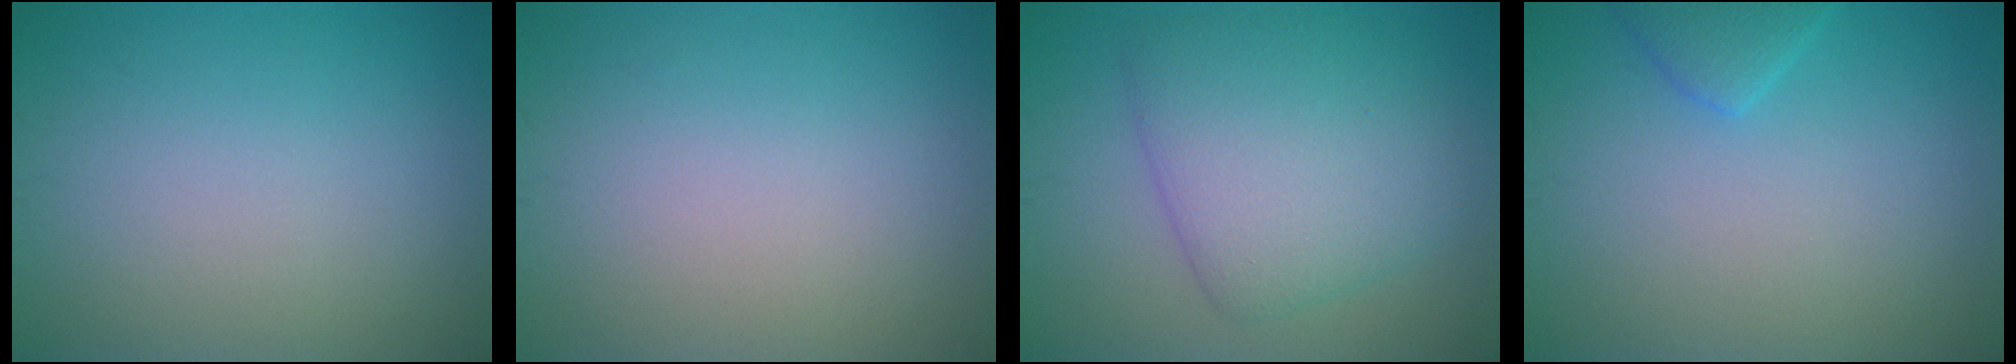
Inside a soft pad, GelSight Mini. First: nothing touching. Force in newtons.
{"total": 0.0}
{"total": 7.1, "press": 7.1, "slide": 0.2}
{"total": 1.8, "press": 1.8, "slide": 0.1}